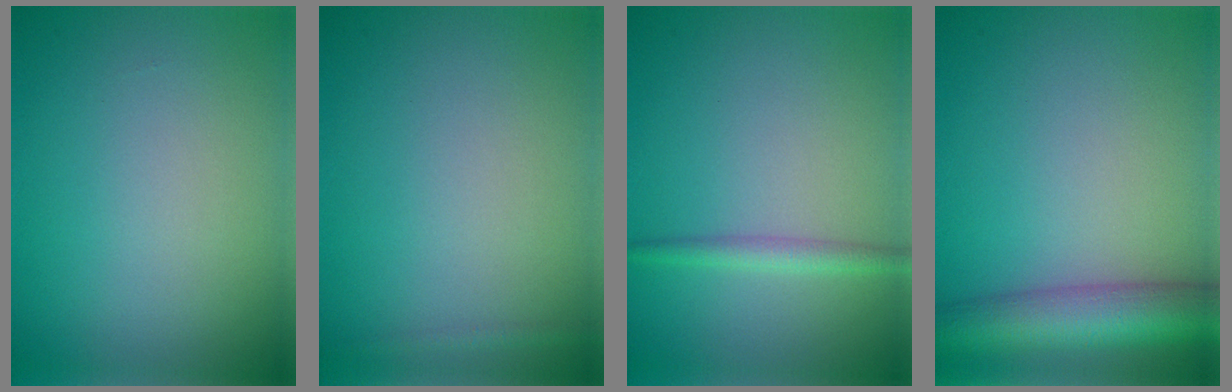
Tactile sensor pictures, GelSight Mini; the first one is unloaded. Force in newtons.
{"total": 0.8, "press": 0.8, "slide": 0.0}
{"total": 1.8, "press": 1.8, "slide": 0.0}
{"total": 7.4, "press": 7.4, "slide": 0.3}